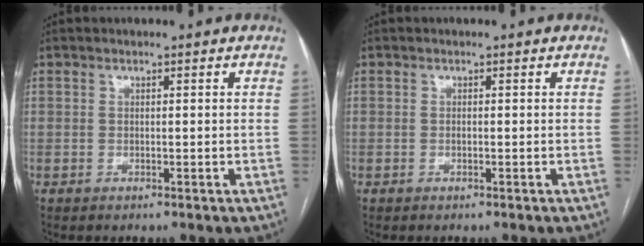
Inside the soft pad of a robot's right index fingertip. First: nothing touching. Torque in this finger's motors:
{"motor_torque": [0.22, 0.04, 0.03, 0.01]}